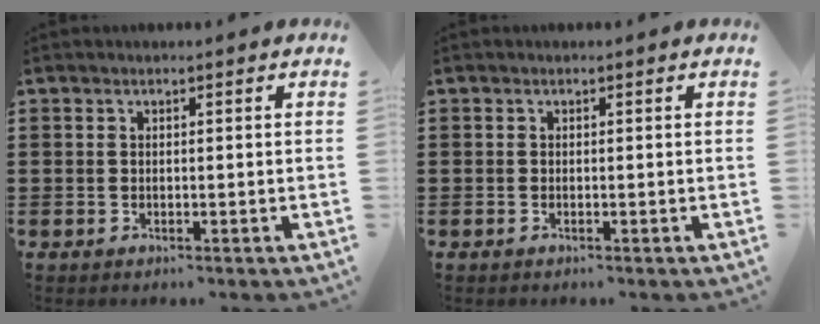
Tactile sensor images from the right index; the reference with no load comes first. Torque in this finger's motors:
{"motor_torque": [0.08, -0.02, 0.00, -0.01]}